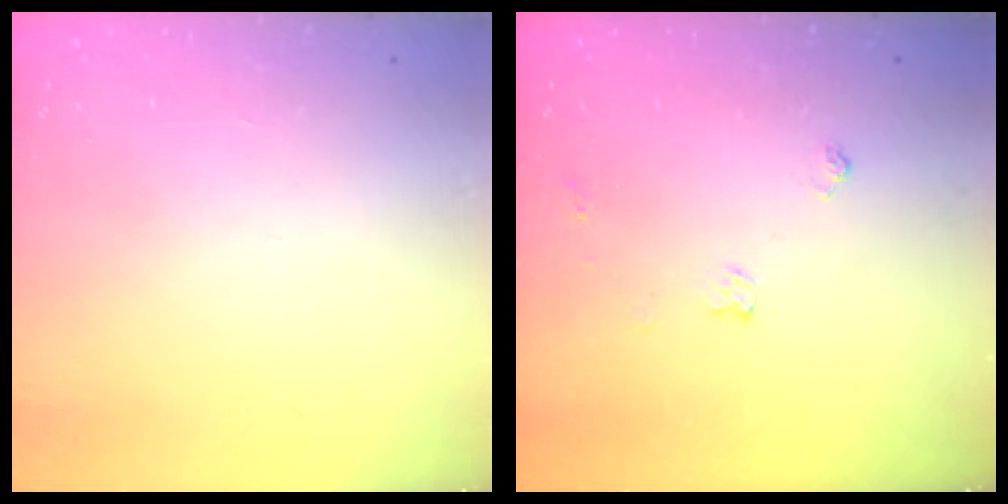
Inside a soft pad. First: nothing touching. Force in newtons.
{"total": 6.4, "press": 6.3, "slide": 0.8}